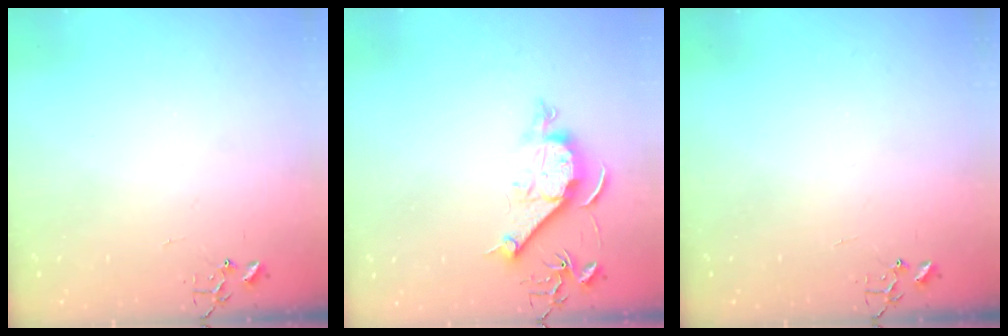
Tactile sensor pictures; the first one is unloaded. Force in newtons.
{"total": 10.4, "press": 10.4, "slide": 0.9}
{"total": 0.0}